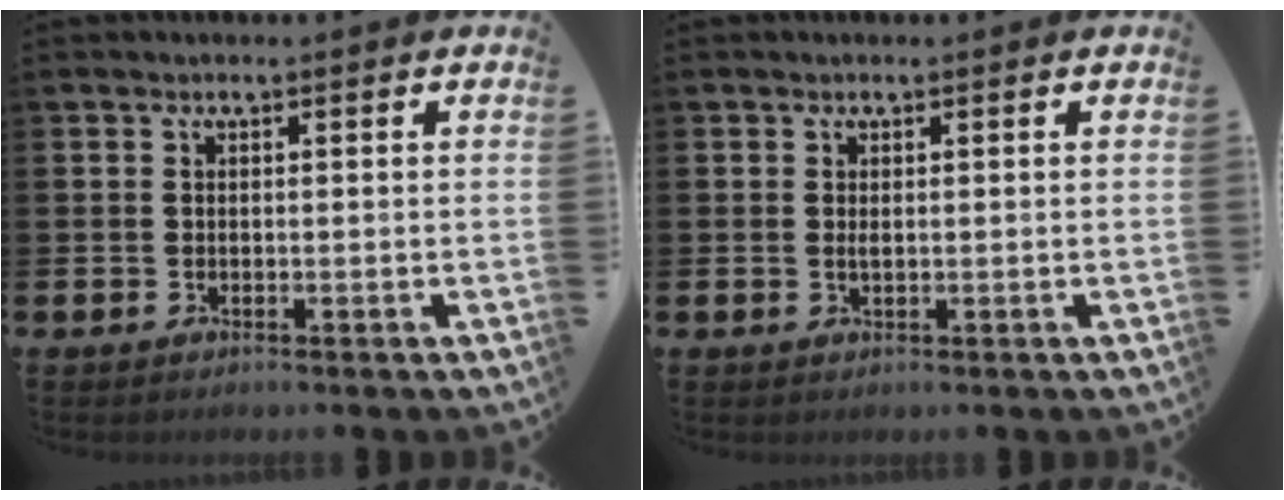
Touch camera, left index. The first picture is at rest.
{"total": 0.7, "force": [0.2, 0.2, 0.6], "torque": [-0.012, 0.001, 0.003]}